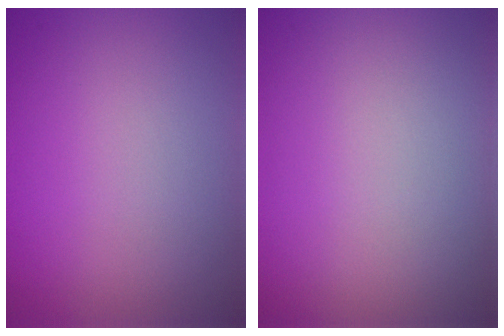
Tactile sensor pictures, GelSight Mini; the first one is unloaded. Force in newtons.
{"total": 0.0}